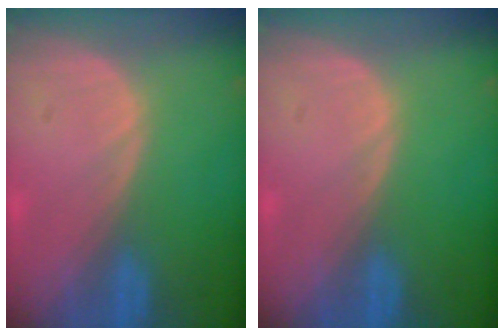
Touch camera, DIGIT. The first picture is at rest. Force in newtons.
{"total": 0.0}